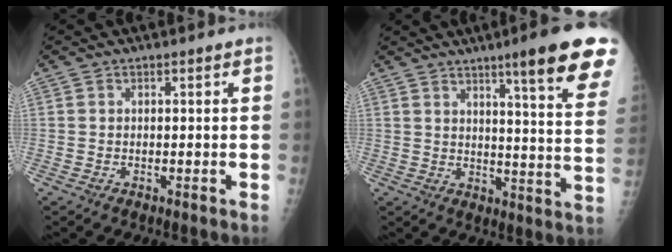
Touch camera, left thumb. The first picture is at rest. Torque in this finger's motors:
{"motor_torque": [3.37, 1.64, 1.43, -1.20, 0.34]}